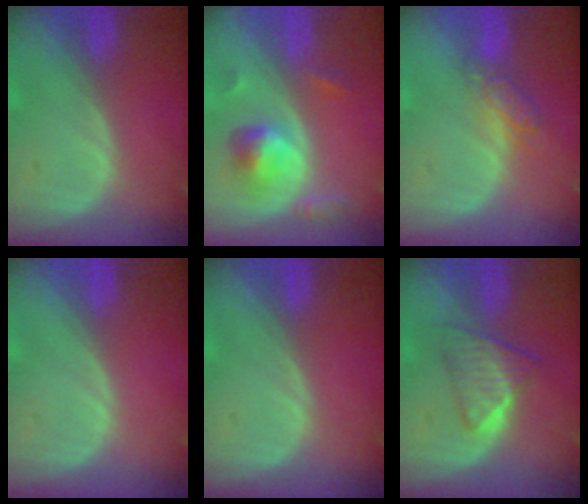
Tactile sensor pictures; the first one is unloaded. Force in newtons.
{"total": 5.7, "press": 5.2, "slide": 2.4}
{"total": 4.3, "press": 4.1, "slide": 1.1}
{"total": 0.0}
{"total": 0.0}
{"total": 6.1, "press": 5.2, "slide": 3.1}